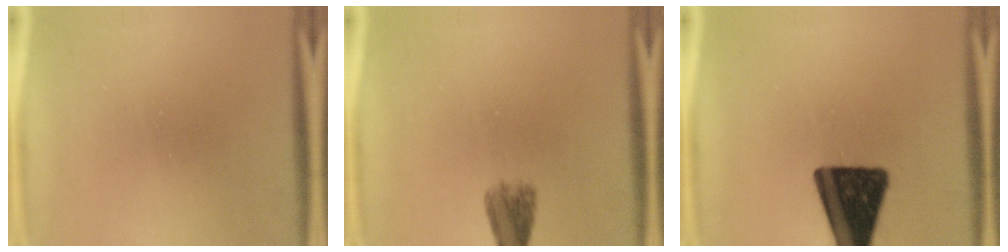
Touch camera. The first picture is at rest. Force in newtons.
{"total": 3.5}
{"total": 17.8}